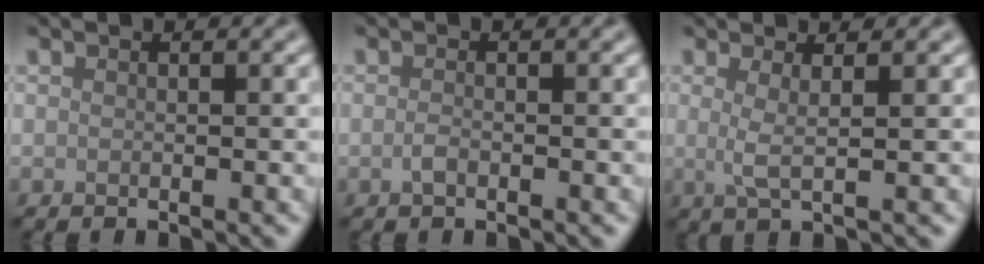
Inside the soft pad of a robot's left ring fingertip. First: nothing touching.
{"total": 0.9, "force": [-0.7, 0.2, 0.6], "torque": [-0.016, -0.002, -0.014]}
{"total": 2.1, "force": [0.2, 0.5, 2.0], "torque": [-0.037, -0.005, 0.000]}